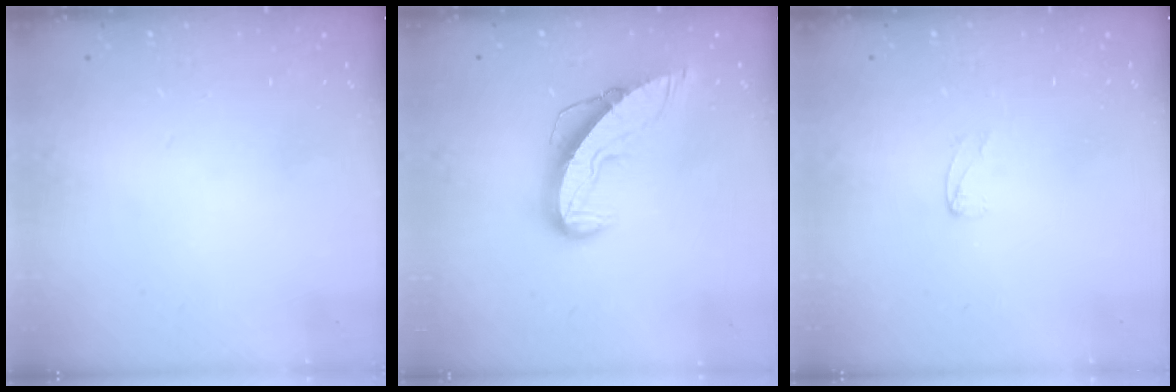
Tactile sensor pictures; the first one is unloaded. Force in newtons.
{"total": 10.1, "press": 10.0, "slide": 0.8}
{"total": 1.7, "press": 1.7, "slide": 0.1}